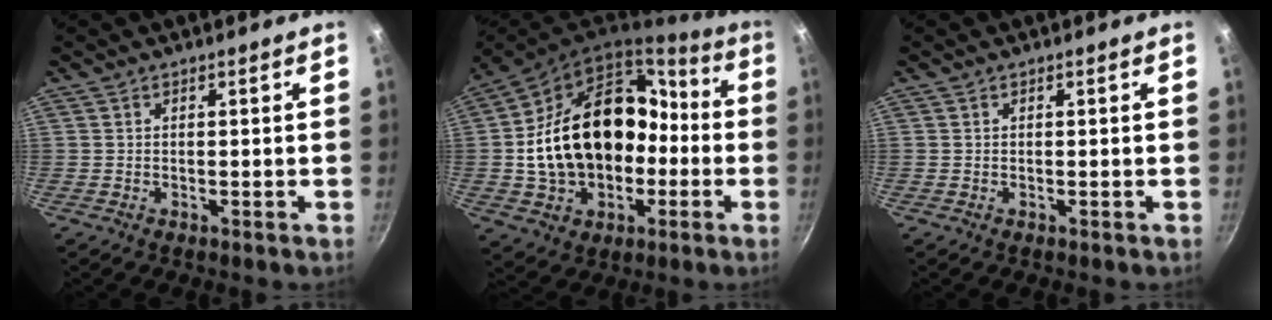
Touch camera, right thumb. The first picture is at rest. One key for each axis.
{"total": 24.7, "fx": -1.9, "fy": 18.1, "fz": 16.8, "tx": -0.252, "ty": 0.072, "tz": -0.014}
{"total": 0.0}